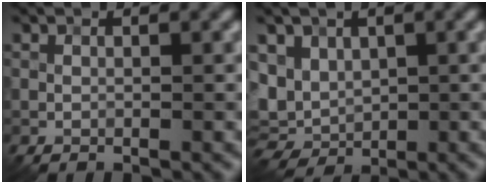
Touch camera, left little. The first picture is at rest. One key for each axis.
{"total": 4.1, "fx": 0.6, "fy": 3.3, "fz": 2.4, "tx": -0.055, "ty": -0.002, "tz": 0.008}